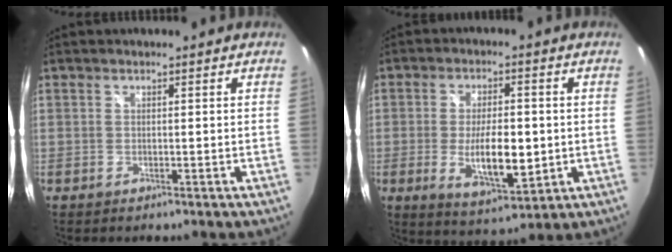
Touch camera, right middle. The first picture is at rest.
{"total": 10.7, "force": [-1.6, 4.1, 9.8], "torque": [-0.183, -0.015, -0.022]}